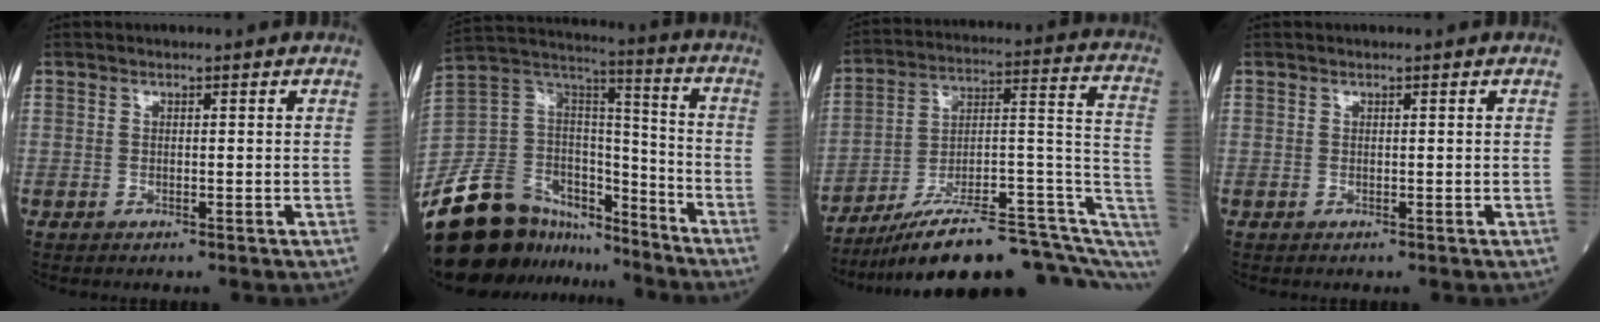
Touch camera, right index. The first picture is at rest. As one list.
[{"total": 23.9, "force": [-19.8, 10.0, 9.1], "torque": [-0.229, 0.024, -0.341]}, {"total": 23.5, "force": [-16.5, 4.3, 16.3], "torque": [-0.175, 0.043, -0.248]}, {"total": 0.0}]